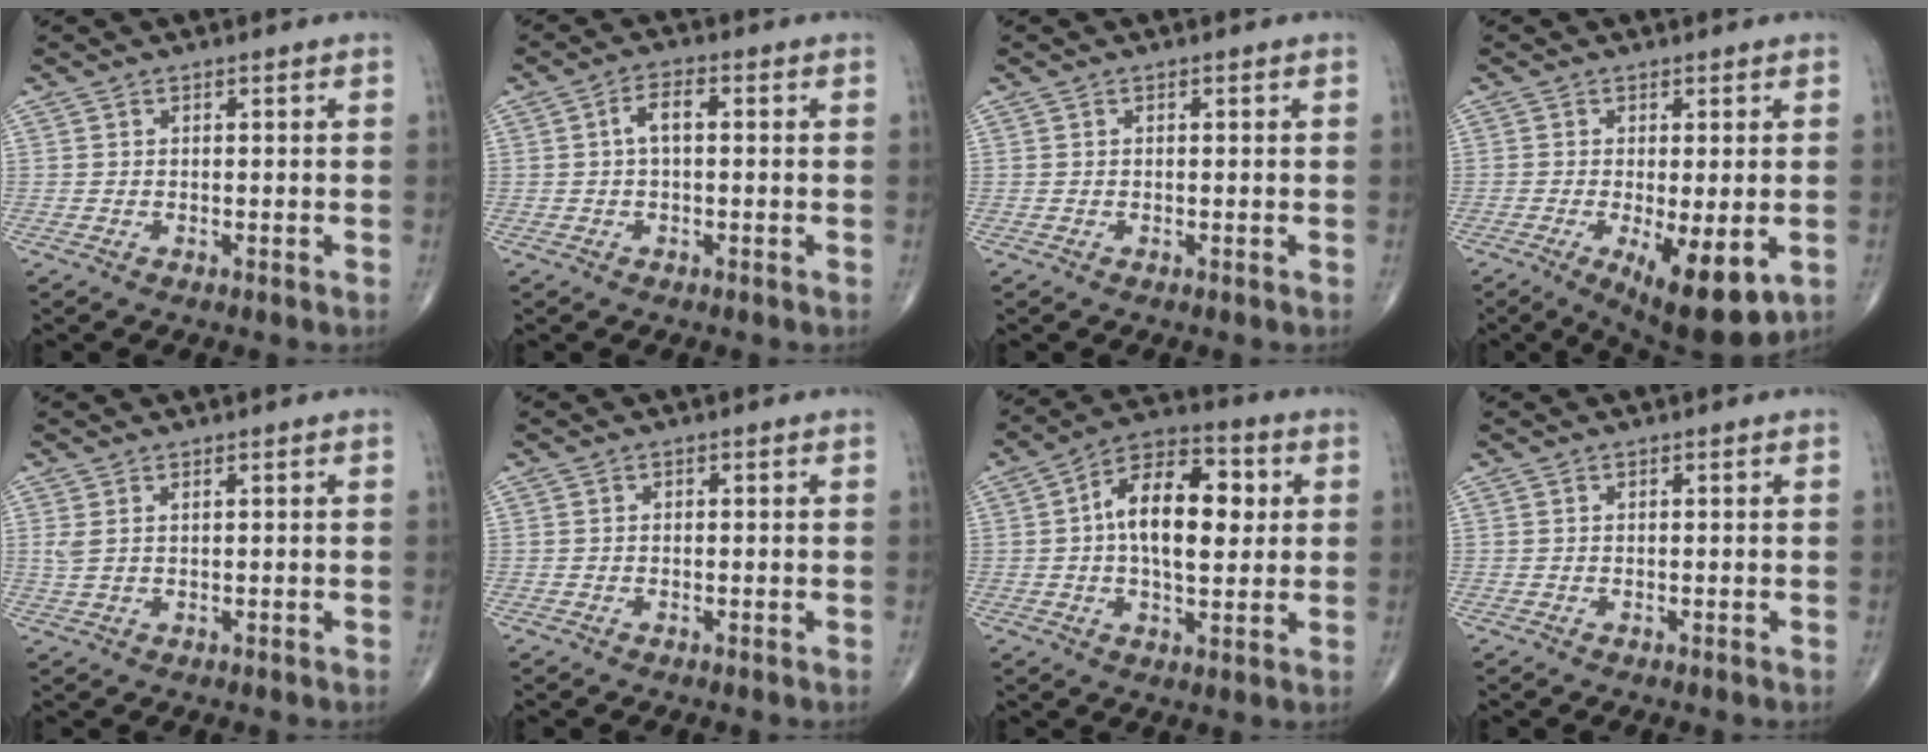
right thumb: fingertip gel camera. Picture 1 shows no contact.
{"total": 3.9, "force": [0.3, 1.8, 3.5], "torque": [-0.064, 0.016, 0.003]}
{"total": 0.0}
{"total": 11.1, "force": [-3.4, 3.6, 10.0], "torque": [-0.149, -0.023, -0.041]}
{"total": 2.2, "force": [0.8, 0.8, 1.8], "torque": [-0.049, 0.007, 0.026]}
{"total": 0.0}
{"total": 15.3, "force": [1.9, 8.0, 12.9], "torque": [-0.191, 0.019, 0.023]}
{"total": 0.0}